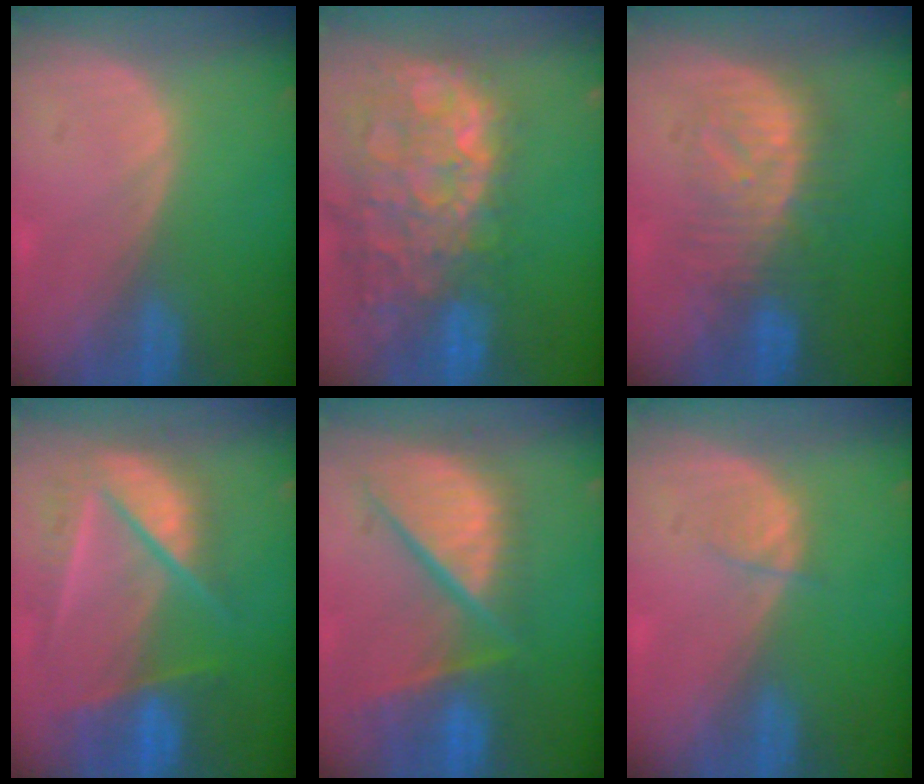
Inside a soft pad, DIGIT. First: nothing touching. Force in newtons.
{"total": 15.0, "press": 12.1, "slide": 8.8}
{"total": 8.3, "press": 8.2, "slide": 1.5}
{"total": 9.7, "press": 8.2, "slide": 5.1}
{"total": 12.4, "press": 10.1, "slide": 7.1}
{"total": 1.6, "press": 1.5, "slide": 0.2}